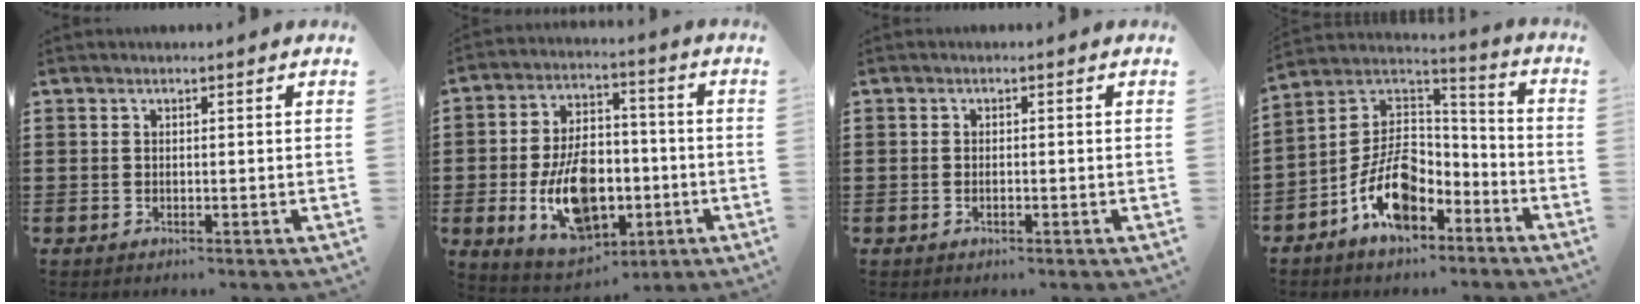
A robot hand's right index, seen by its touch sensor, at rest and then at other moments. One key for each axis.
{"total": 13.1, "fx": -3.0, "fy": 8.3, "fz": 9.7, "tx": -0.184, "ty": 0.000, "tz": -0.051}
{"total": 0.8, "fx": -0.3, "fy": 0.3, "fz": 0.7, "tx": -0.015, "ty": -0.004, "tz": -0.004}
{"total": 11.5, "fx": -5.9, "fy": 6.9, "fz": 7.1, "tx": -0.163, "ty": 0.015, "tz": -0.115}